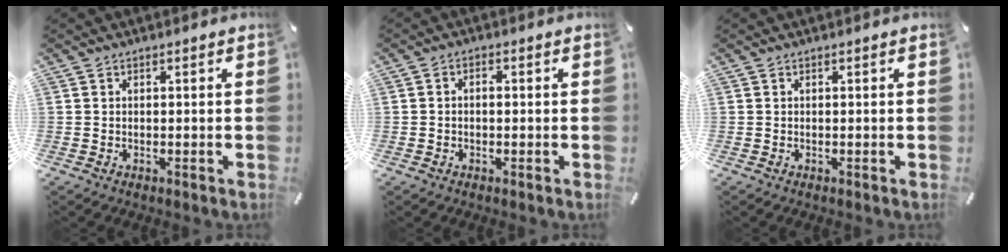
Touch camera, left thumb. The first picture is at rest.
{"total": 1.5, "force": [-0.4, 1.0, 1.1], "torque": [-0.020, 0.004, -0.008]}
{"total": 0.0}